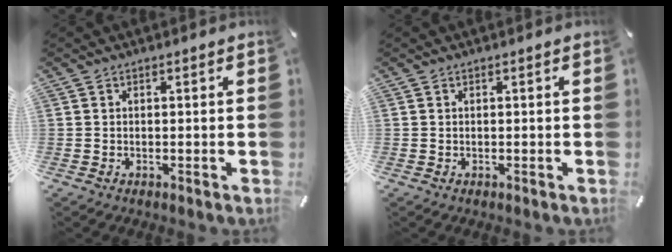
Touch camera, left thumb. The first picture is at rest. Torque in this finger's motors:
{"motor_torque": [0.00, 0.00, -0.01, 0.01, 0.00]}